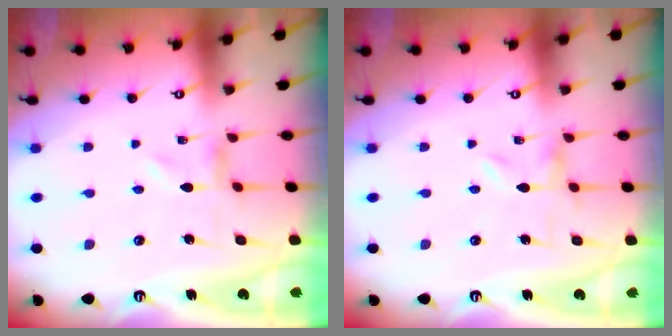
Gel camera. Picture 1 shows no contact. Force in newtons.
{"total": 0.0}